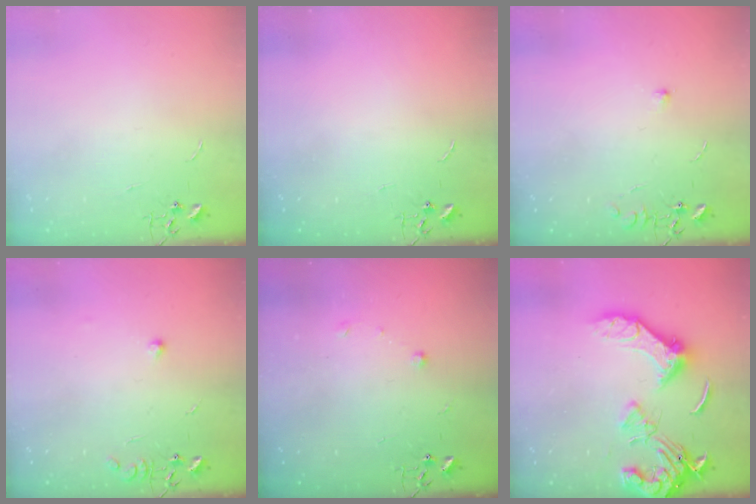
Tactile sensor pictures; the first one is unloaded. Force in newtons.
{"total": 0.0}
{"total": 5.8, "press": 5.8, "slide": 0.7}
{"total": 7.8, "press": 7.8, "slide": 0.5}
{"total": 5.0, "press": 4.9, "slide": 0.8}
{"total": 17.6, "press": 17.6, "slide": 1.5}